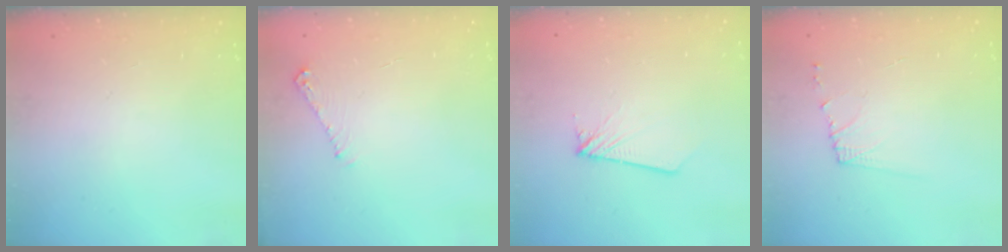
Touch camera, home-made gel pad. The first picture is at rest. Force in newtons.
{"total": 4.7, "press": 4.7, "slide": 0.7}
{"total": 1.8, "press": 1.8, "slide": 0.1}
{"total": 5.8, "press": 5.8, "slide": 0.6}